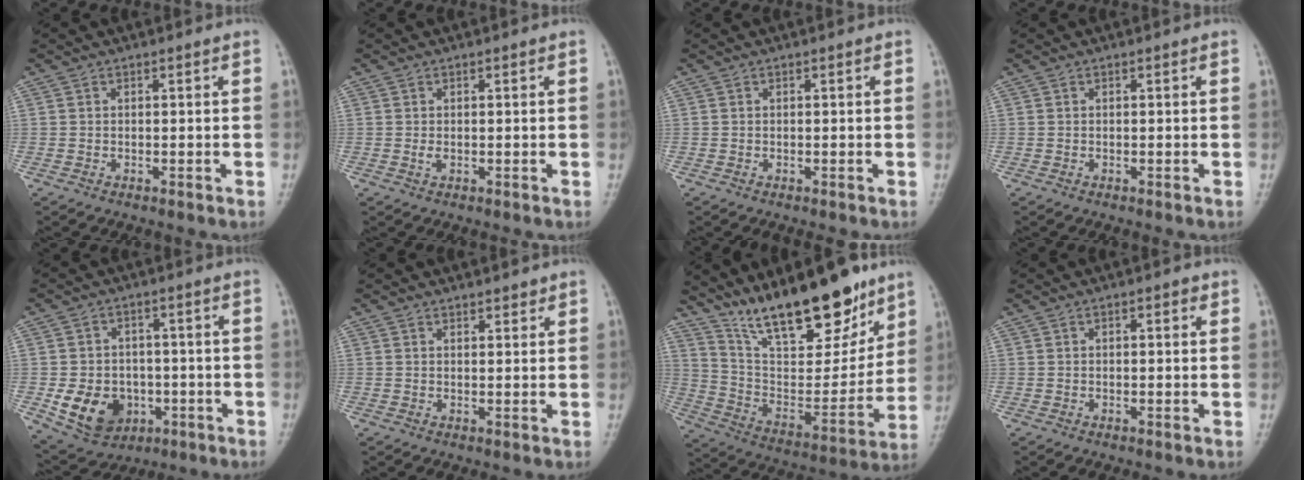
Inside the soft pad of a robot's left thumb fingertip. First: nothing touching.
{"total": 1.0, "force": [-0.1, 0.6, 0.8], "torque": [-0.013, 0.000, 0.001]}
{"total": 0.0}
{"total": 0.0}
{"total": 10.7, "force": [-3.1, 8.6, 5.6], "torque": [-0.066, 0.009, -0.037]}
{"total": 1.9, "force": [1.5, 0.8, 0.9], "torque": [-0.003, -0.007, 0.019]}
{"total": 22.5, "force": [16.2, 7.4, 13.7], "torque": [-0.176, -0.078, 0.282]}
{"total": 1.8, "force": [0.7, 0.8, 1.5], "torque": [-0.017, 0.002, 0.006]}